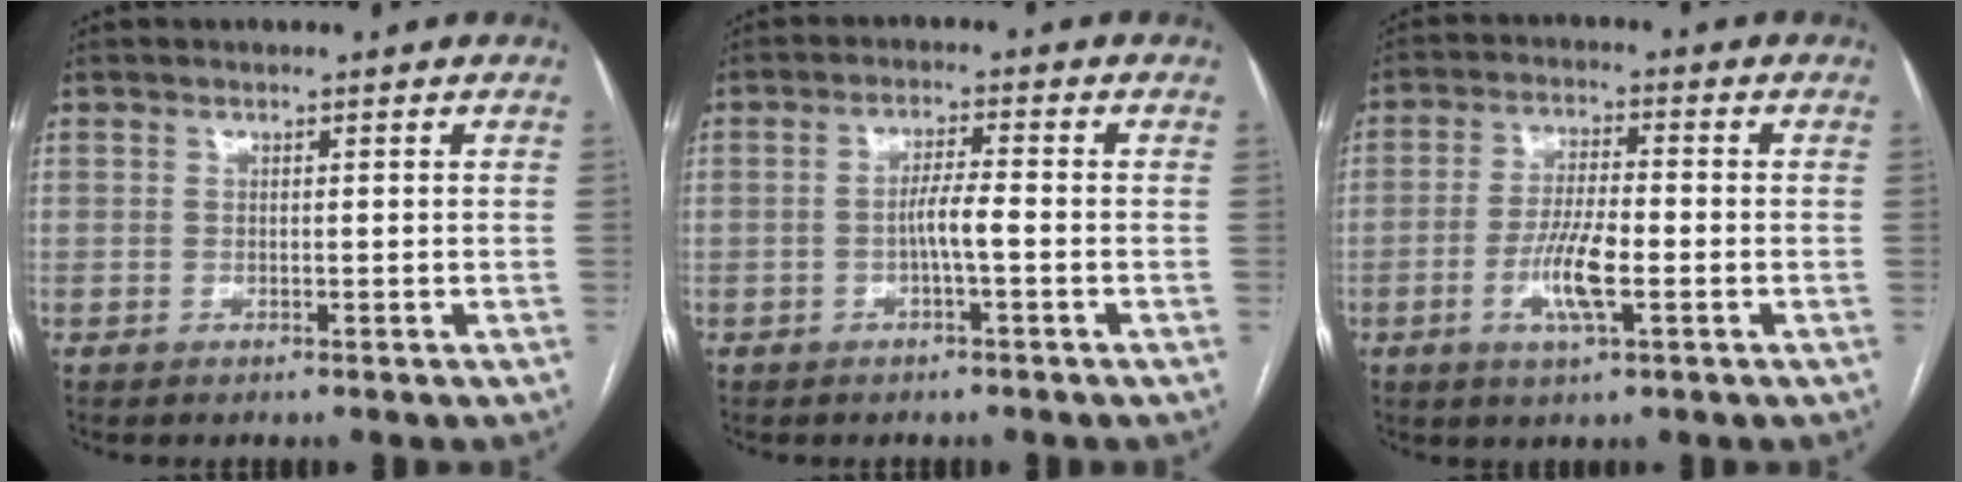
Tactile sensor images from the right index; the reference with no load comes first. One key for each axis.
{"total": 3.4, "fx": -1.0, "fy": 0.1, "fz": 3.3, "tx": -0.057, "ty": 0.005, "tz": -0.018}
{"total": 7.5, "fx": -2.4, "fy": 1.4, "fz": 6.9, "tx": -0.136, "ty": -0.003, "tz": -0.044}